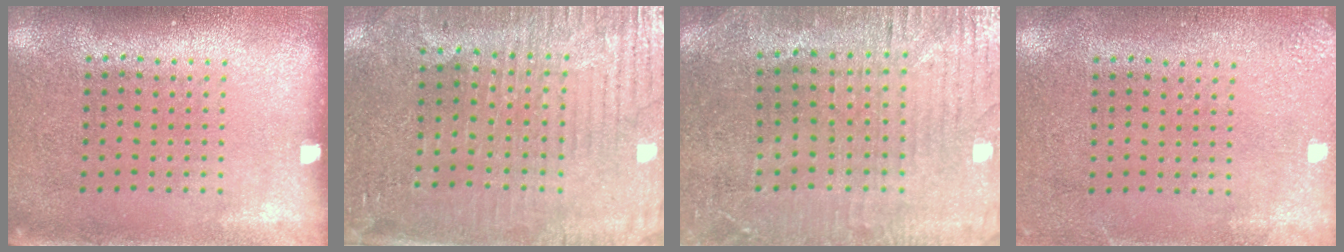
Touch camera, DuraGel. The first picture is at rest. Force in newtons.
{"total": 3.8, "press": 3.5, "slide": 1.3}
{"total": 1.4, "press": 1.3, "slide": 0.5}
{"total": 2.5, "press": 2.4, "slide": 0.3}